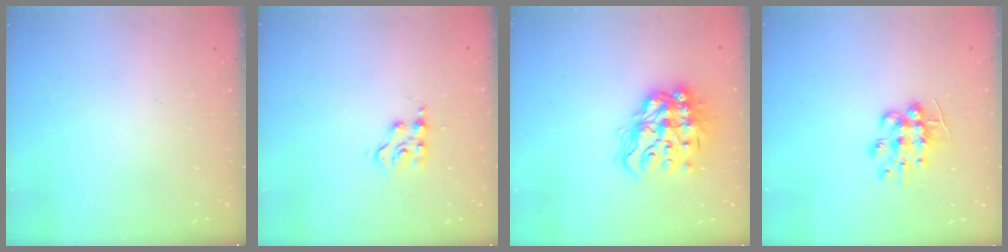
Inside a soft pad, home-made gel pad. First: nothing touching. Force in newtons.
{"total": 3.9, "press": 3.9, "slide": 0.5}
{"total": 16.6, "press": 16.4, "slide": 2.0}
{"total": 9.4, "press": 9.4, "slide": 0.6}